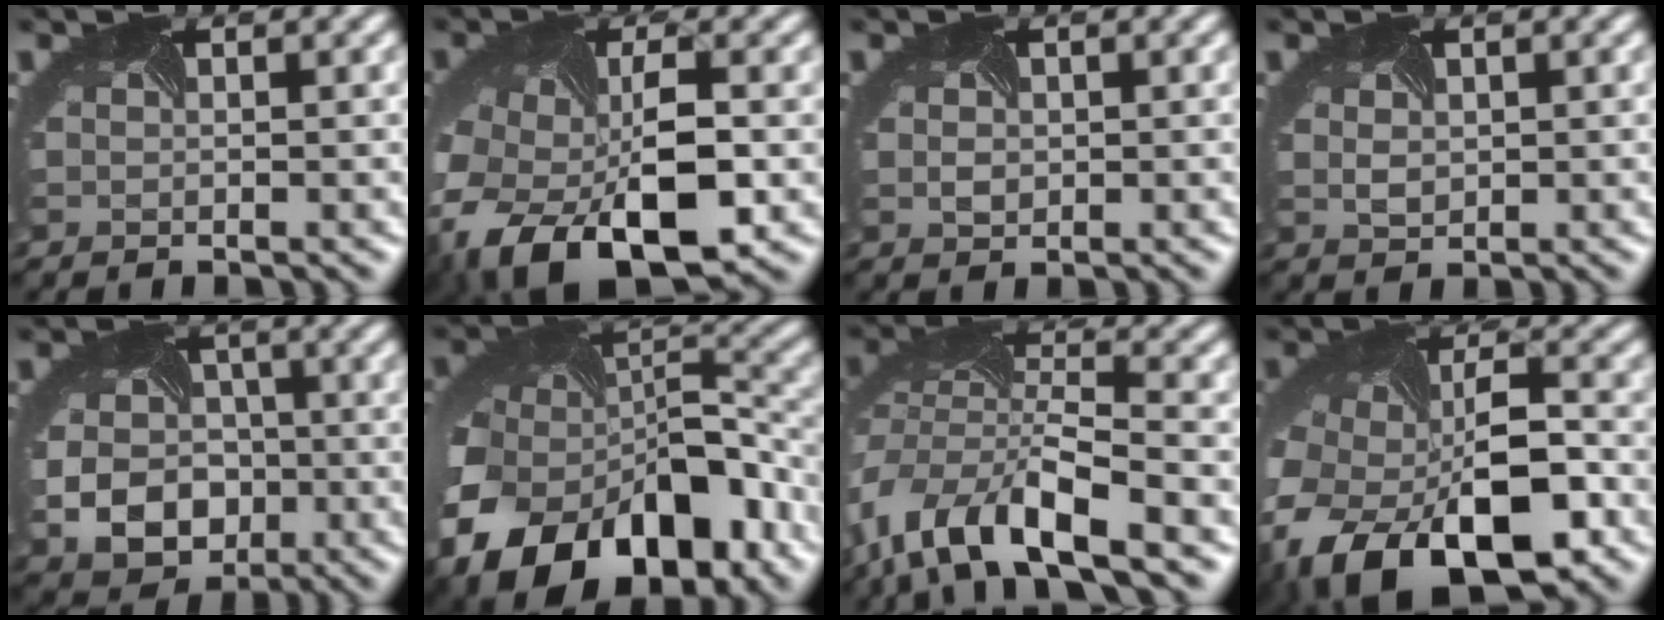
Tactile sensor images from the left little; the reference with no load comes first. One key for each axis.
{"total": 11.8, "fx": -5.2, "fy": 6.2, "fz": 8.6, "tx": -0.191, "ty": -0.041, "tz": -0.078}
{"total": 1.2, "fx": 0.0, "fy": 1.1, "fz": 0.5, "tx": -0.012, "ty": -0.003, "tz": 0.006}
{"total": 1.2, "fx": 0.3, "fy": 1.0, "fz": 0.6, "tx": -0.017, "ty": -0.004, "tz": 0.012}
{"total": 7.7, "fx": -2.1, "fy": 6.1, "fz": 4.2, "tx": -0.068, "ty": -0.025, "tz": -0.035}
{"total": 16.1, "fx": -7.8, "fy": 10.4, "fz": 9.5, "tx": -0.188, "ty": -0.044, "tz": -0.113}
{"total": 11.0, "fx": -6.4, "fy": 4.0, "fz": 8.0, "tx": -0.157, "ty": -0.012, "tz": -0.120}
{"total": 13.0, "fx": -6.1, "fy": 6.9, "fz": 9.2, "tx": -0.195, "ty": -0.045, "tz": -0.095}